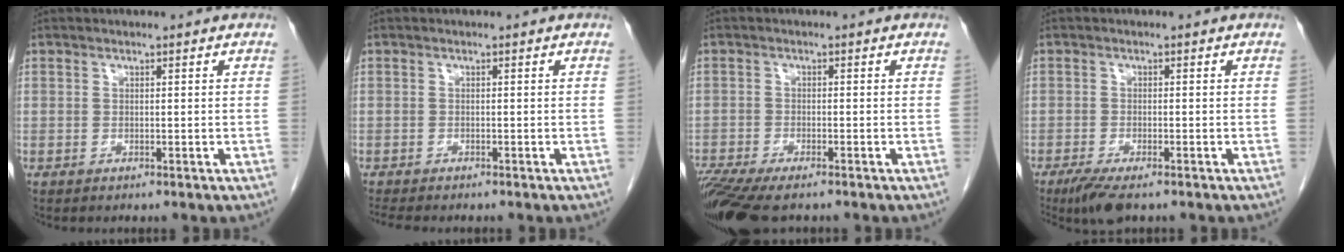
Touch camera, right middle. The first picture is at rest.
{"total": 3.6, "force": [-3.2, 0.6, 1.7], "torque": [-0.030, -0.012, -0.048]}
{"total": 9.5, "force": [-7.4, 2.2, 5.6], "torque": [-0.105, -0.016, -0.125]}
{"total": 5.0, "force": [-3.6, 1.1, 3.4], "torque": [-0.062, -0.013, -0.058]}